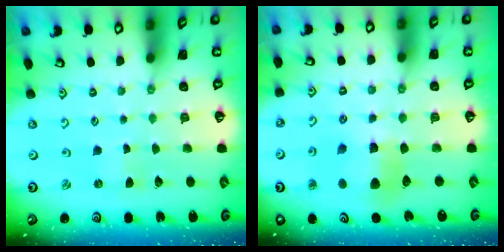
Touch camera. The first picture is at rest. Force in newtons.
{"total": 8.2, "press": 8.1, "slide": 0.8}